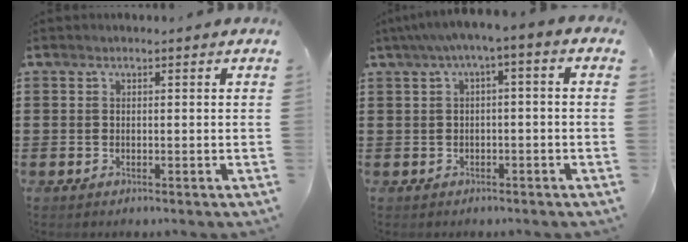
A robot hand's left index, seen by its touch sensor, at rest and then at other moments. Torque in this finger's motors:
{"motor_torque": [2.14, 0.00, 0.52, 0.21]}